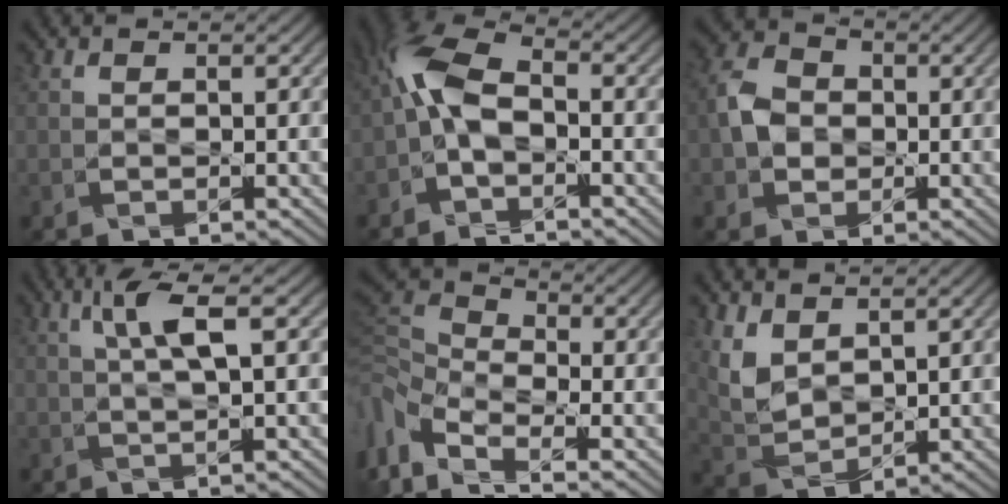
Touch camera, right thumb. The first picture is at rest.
{"total": 7.4, "force": [-1.5, 3.5, 6.4], "torque": [-0.157, 0.019, -0.045]}
{"total": 5.0, "force": [-0.4, 4.0, 2.9], "torque": [-0.073, 0.010, -0.016]}
{"total": 4.2, "force": [1.4, -0.1, 4.0], "torque": [-0.094, 0.012, 0.029]}
{"total": 9.8, "force": [-3.9, 5.1, 7.4], "torque": [-0.218, -0.009, -0.074]}
{"total": 5.4, "force": [3.4, 2.7, 3.3], "torque": [-0.095, -0.004, 0.076]}